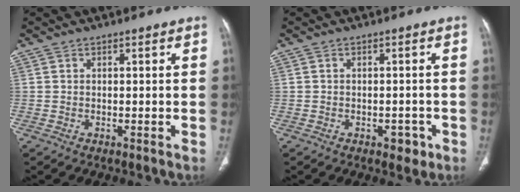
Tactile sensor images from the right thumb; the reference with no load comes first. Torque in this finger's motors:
{"motor_torque": [0.45, 0.55, 0.01, -0.15, 0.13]}